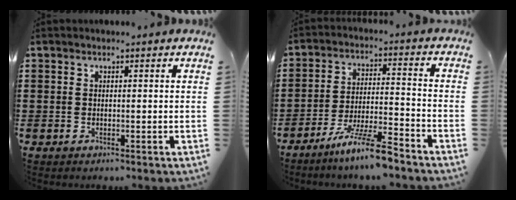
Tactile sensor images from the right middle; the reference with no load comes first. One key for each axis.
{"total": 8.5, "fx": -6.8, "fy": 0.1, "fz": 5.1, "tx": -0.107, "ty": -0.008, "tz": -0.132}